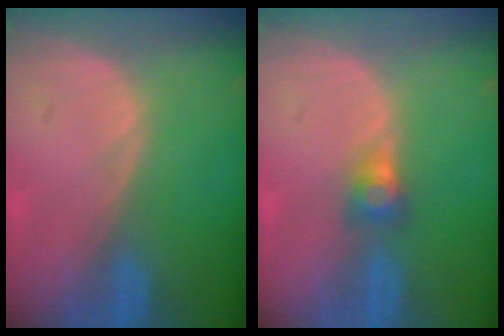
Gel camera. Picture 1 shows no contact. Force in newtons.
{"total": 2.7, "press": 2.5, "slide": 1.0}